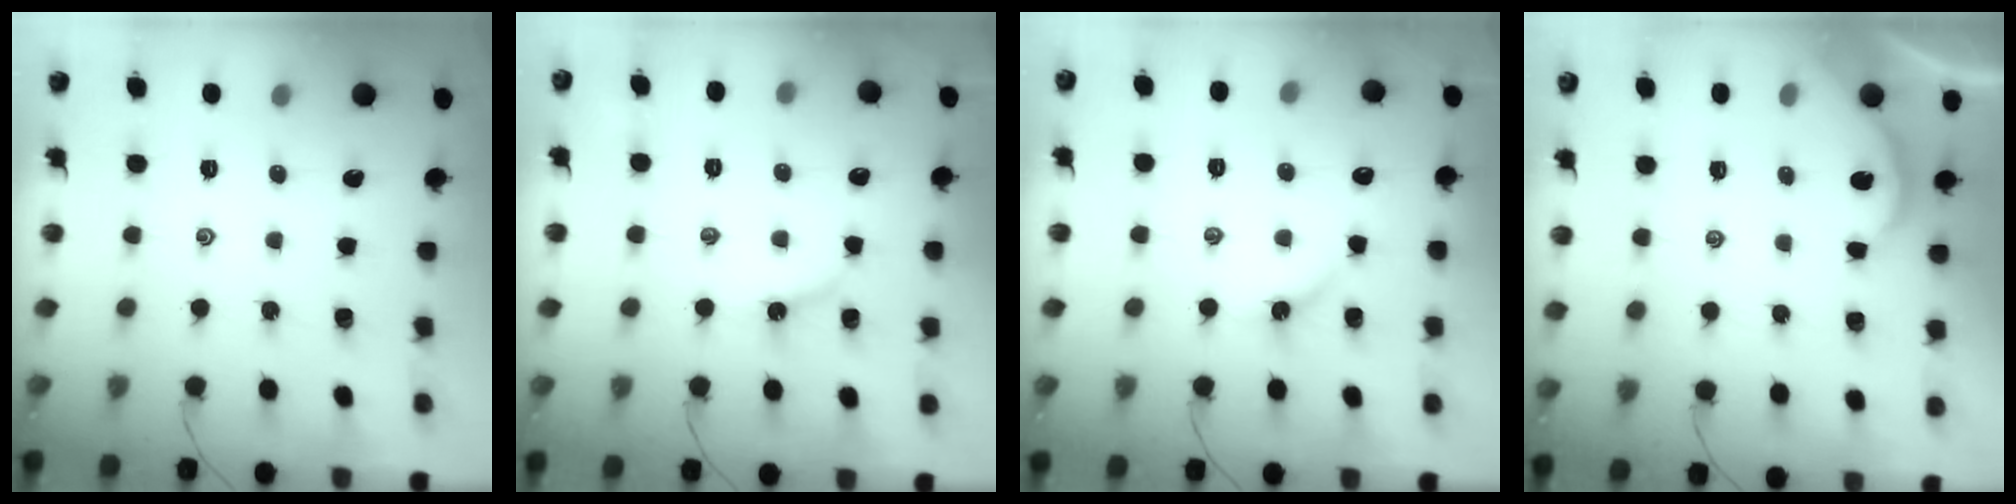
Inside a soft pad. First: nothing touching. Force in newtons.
{"total": 3.3, "press": 3.3, "slide": 0.3}
{"total": 2.7, "press": 2.6, "slide": 0.6}
{"total": 1.3, "press": 1.3, "slide": 0.2}